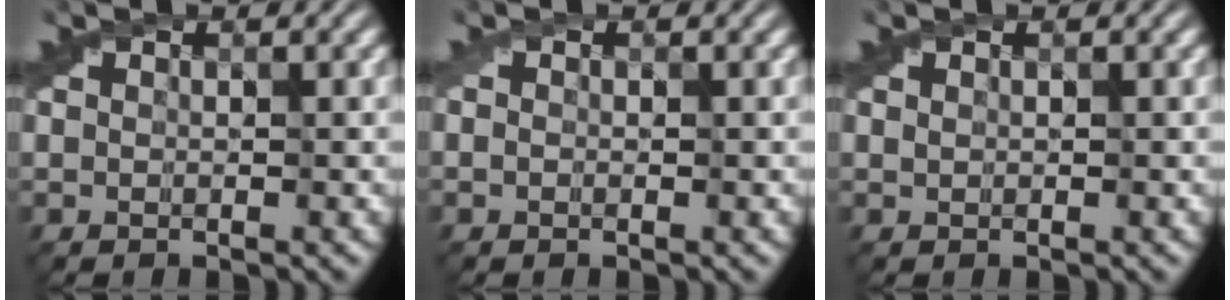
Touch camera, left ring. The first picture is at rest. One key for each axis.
{"total": 0.0}
{"total": 0.0}